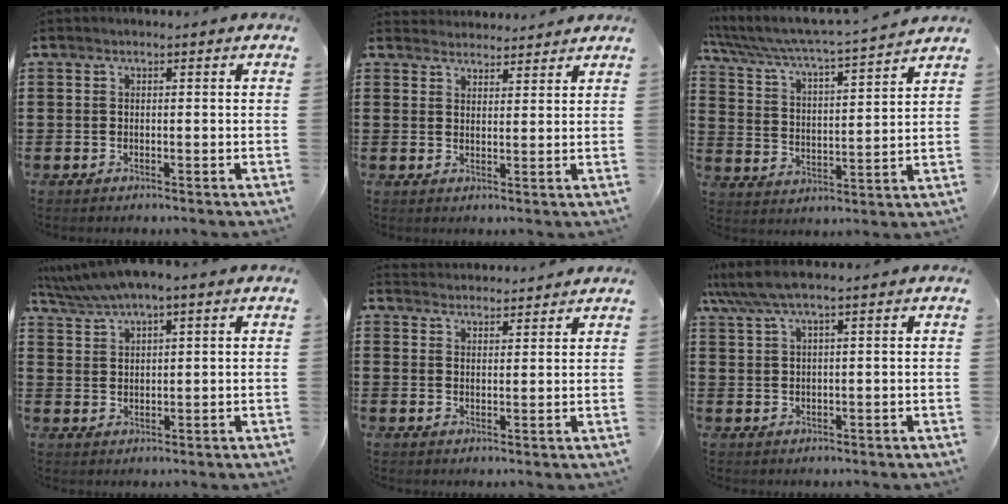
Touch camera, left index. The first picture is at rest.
{"total": 2.9, "force": [2.8, 0.5, -0.4], "torque": [-0.001, -0.006, 0.054]}
{"total": 4.5, "force": [4.2, -0.2, 1.7], "torque": [-0.056, -0.036, 0.062]}
{"total": 3.1, "force": [2.5, 0.2, 1.9], "torque": [-0.044, -0.005, 0.042]}
{"total": 2.8, "force": [2.7, 0.3, -0.6], "torque": [0.003, -0.008, 0.052]}
{"total": 3.9, "force": [2.4, 0.3, 3.0], "torque": [-0.071, 0.000, 0.041]}